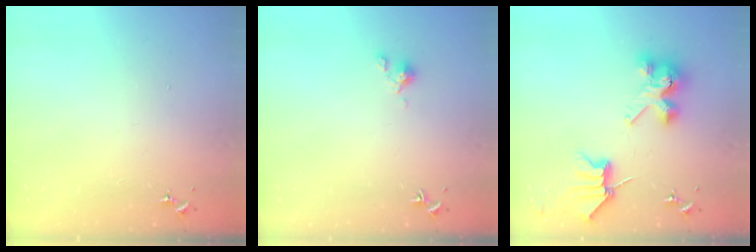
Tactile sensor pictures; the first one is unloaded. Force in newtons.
{"total": 3.7, "press": 3.7, "slide": 0.4}
{"total": 7.4, "press": 7.4, "slide": 0.3}